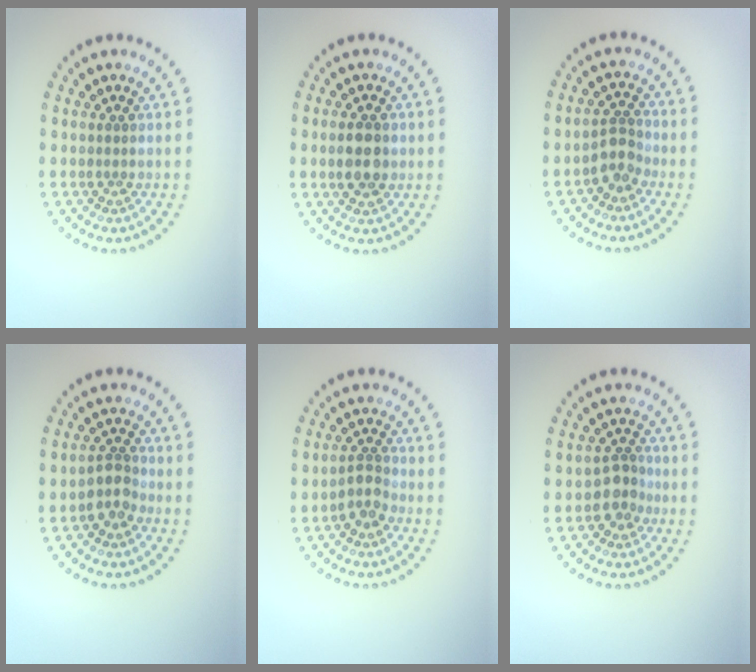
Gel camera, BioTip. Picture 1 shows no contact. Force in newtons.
{"total": 3.2, "press": 3.2, "slide": 0.2}
{"total": 2.2, "press": 1.8, "slide": 1.2}
{"total": 2.2, "press": 1.8, "slide": 1.2}
{"total": 1.8, "press": 1.5, "slide": 1.1}
{"total": 2.4, "press": 1.9, "slide": 1.5}